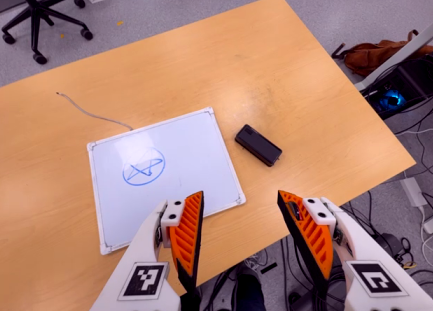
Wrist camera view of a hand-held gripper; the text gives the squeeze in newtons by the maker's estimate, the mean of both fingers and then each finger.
{"total": 0.0}